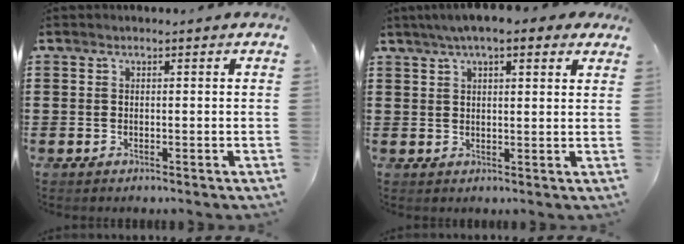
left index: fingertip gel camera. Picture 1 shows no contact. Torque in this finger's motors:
{"motor_torque": [2.14, 0.00, 0.50, 0.21]}